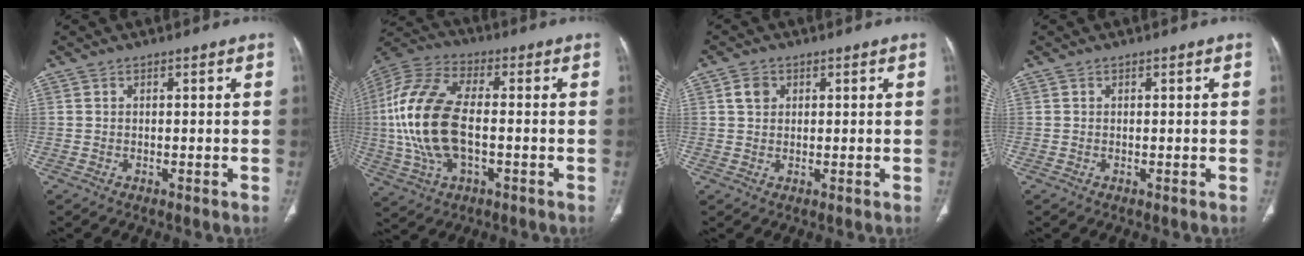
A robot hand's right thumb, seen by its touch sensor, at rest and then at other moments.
{"total": 19.5, "force": [-1.3, 10.0, 16.7], "torque": [-0.371, 0.015, -0.023]}
{"total": 2.8, "force": [1.0, 2.3, 1.4], "torque": [-0.018, 0.001, 0.019]}
{"total": 0.0}